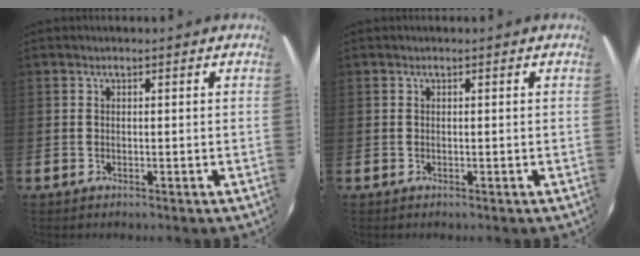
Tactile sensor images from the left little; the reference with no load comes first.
{"total": 0.0}